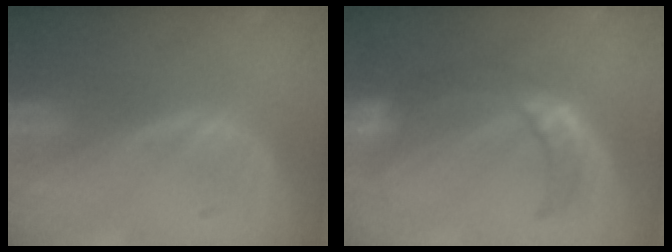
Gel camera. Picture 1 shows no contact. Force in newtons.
{"total": 6.9, "press": 6.8, "slide": 1.3}